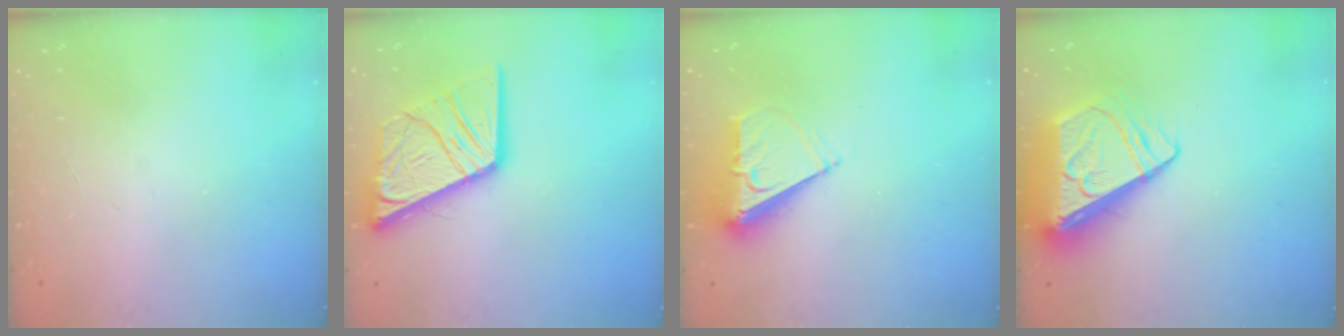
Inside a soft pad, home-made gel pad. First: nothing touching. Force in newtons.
{"total": 17.7, "press": 17.6, "slide": 2.1}
{"total": 7.5, "press": 7.5, "slide": 0.5}
{"total": 12.6, "press": 12.6, "slide": 1.6}